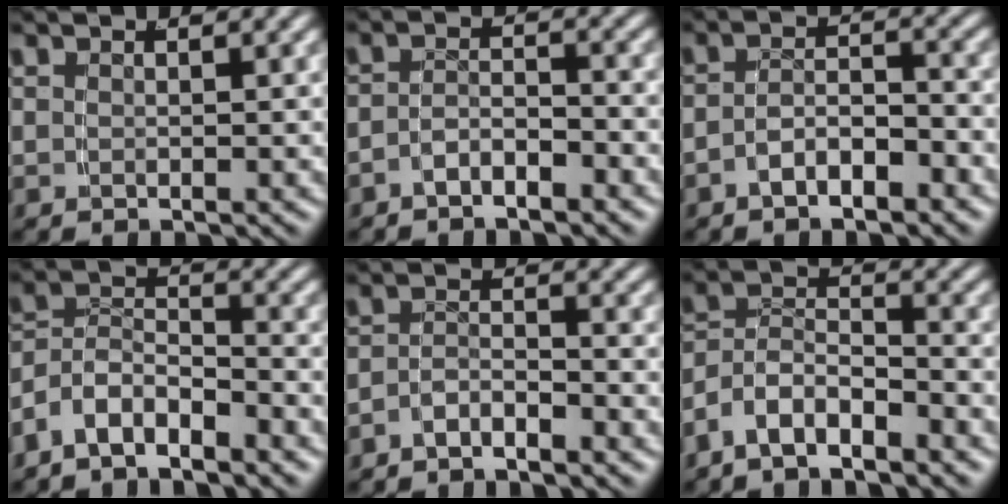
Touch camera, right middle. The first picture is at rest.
{"total": 2.6, "force": [-2.4, 0.7, 0.9], "torque": [-0.009, -0.004, -0.043]}
{"total": 3.2, "force": [-2.5, 1.1, 1.6], "torque": [-0.016, -0.004, -0.045]}
{"total": 6.5, "force": [-3.5, 4.9, 2.5], "torque": [-0.059, -0.017, -0.065]}
{"total": 2.7, "force": [-2.5, 0.7, 0.8], "torque": [-0.012, -0.006, -0.043]}
{"total": 6.5, "force": [-3.6, 4.8, 2.4], "torque": [-0.058, -0.017, -0.069]}